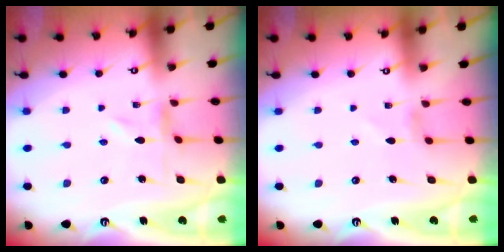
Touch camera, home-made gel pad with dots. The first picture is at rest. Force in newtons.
{"total": 1.0, "press": 0.9, "slide": 0.2}